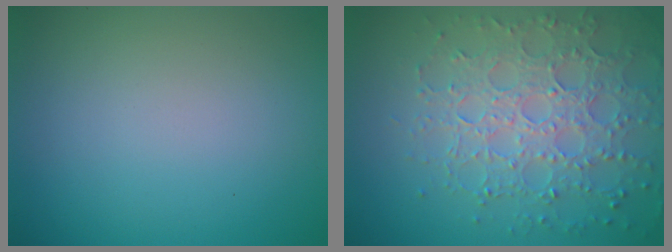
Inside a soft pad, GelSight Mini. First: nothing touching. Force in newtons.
{"total": 6.5, "press": 5.3, "slide": 3.9}